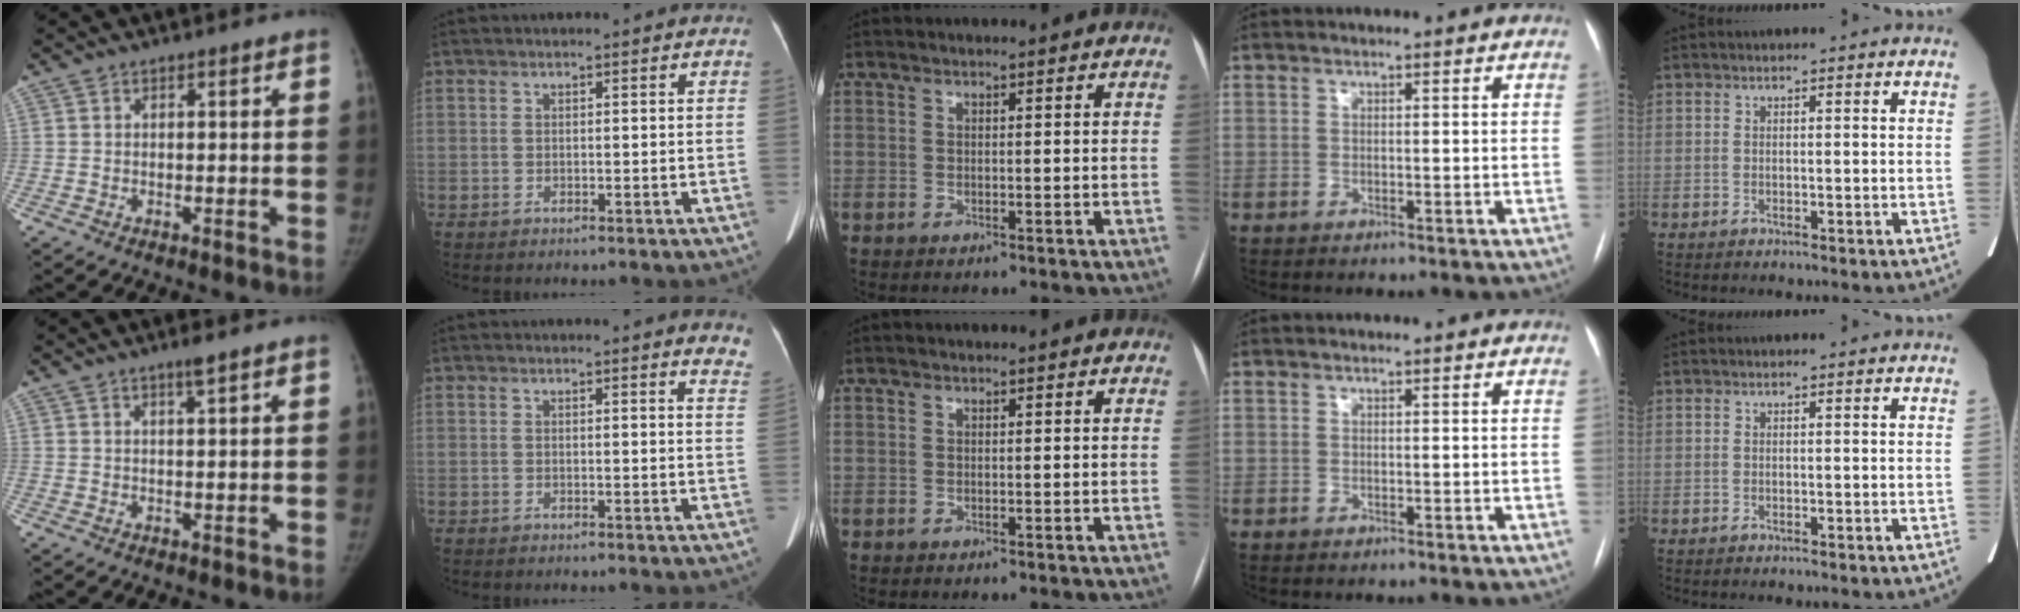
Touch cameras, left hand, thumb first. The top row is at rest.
{"thumb": {"total": 1.7, "force": [1.2, 0.0, 1.3], "torque": [-0.023, -0.006, 0.021]}, "index": {"total": 5.0, "force": [4.8, 0.7, 1.2], "torque": [0.007, -0.021, 0.024]}}